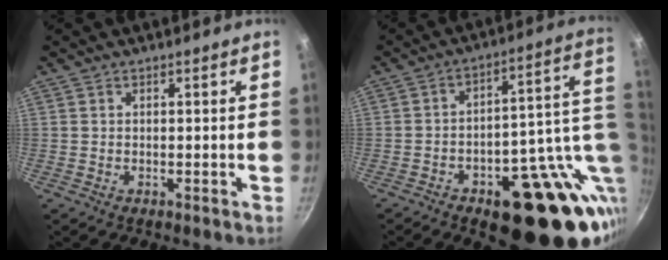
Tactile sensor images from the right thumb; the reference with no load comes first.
{"total": 24.2, "force": [-5.8, 11.6, 20.5], "torque": [-0.210, 0.019, -0.067]}